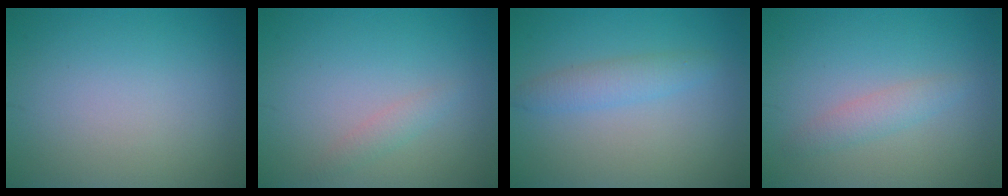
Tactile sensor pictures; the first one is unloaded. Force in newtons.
{"total": 1.2, "press": 1.2, "slide": 0.0}
{"total": 2.2, "press": 2.2, "slide": 0.1}
{"total": 1.7, "press": 1.7, "slide": 0.1}